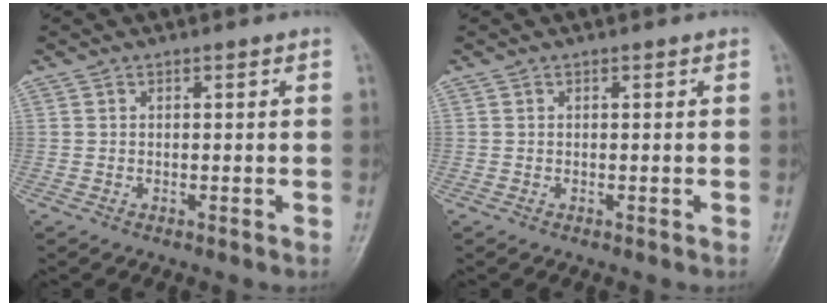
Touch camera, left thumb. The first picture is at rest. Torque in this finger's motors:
{"motor_torque": [0.01, 0.02, -0.01, -0.03, 0.00]}